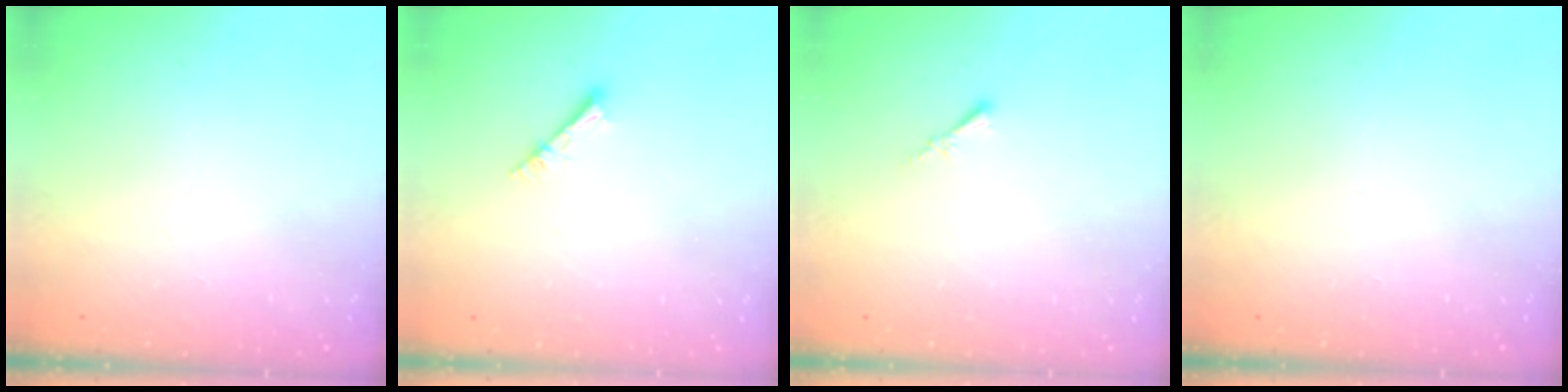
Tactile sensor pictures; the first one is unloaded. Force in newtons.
{"total": 2.7, "press": 2.7, "slide": 0.3}
{"total": 0.5, "press": 0.4, "slide": 0.3}
{"total": 0.0}